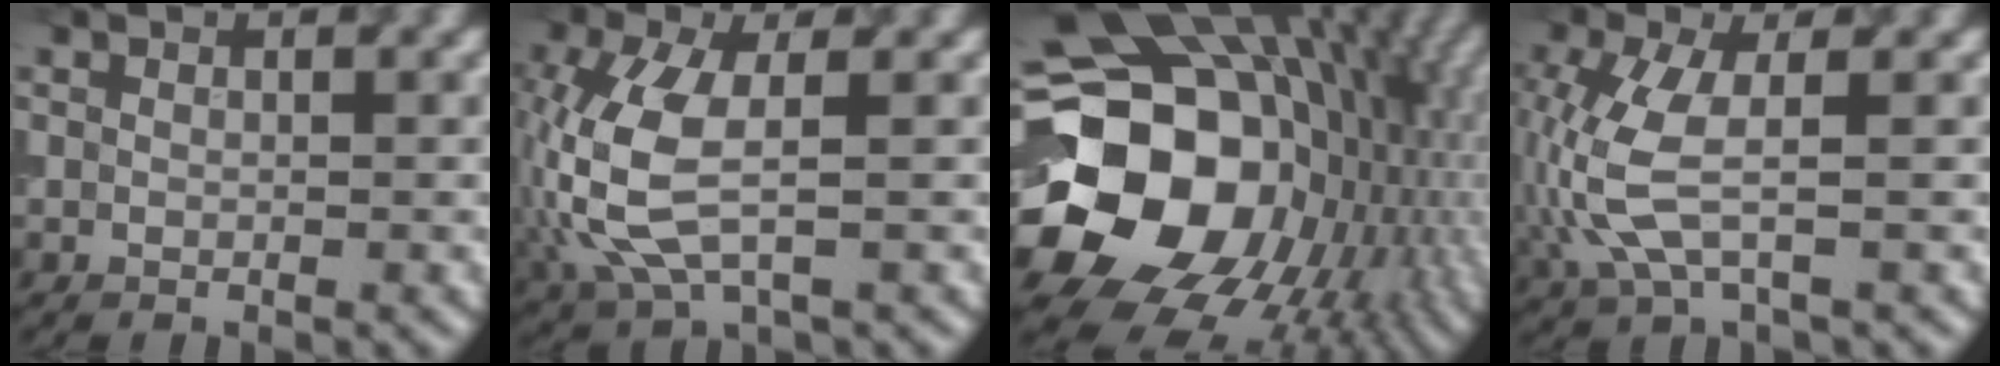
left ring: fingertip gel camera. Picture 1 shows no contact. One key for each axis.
{"total": 6.7, "fx": -0.2, "fy": 3.0, "fz": 6.0, "tx": -0.162, "ty": -0.002, "tz": -0.002}
{"total": 21.4, "fx": -0.2, "fy": 17.7, "fz": 12.1, "tx": -0.247, "ty": -0.033, "tz": 0.010}
{"total": 5.4, "fx": -0.7, "fy": 2.0, "fz": 4.9, "tx": -0.142, "ty": -0.004, "tz": -0.014}